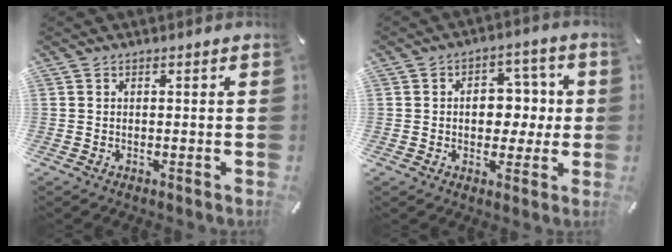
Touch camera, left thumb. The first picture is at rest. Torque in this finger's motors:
{"motor_torque": [1.38, 1.44, 0.89, -0.13, 0.03]}